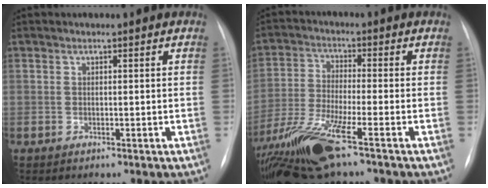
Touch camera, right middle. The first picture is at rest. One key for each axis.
{"total": 12.8, "fx": -8.3, "fy": 1.4, "fz": 9.7, "tx": -0.203, "ty": -0.030, "tz": -0.154}